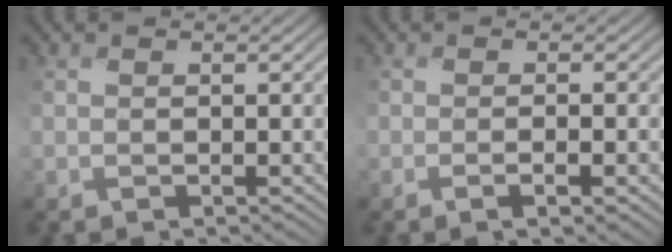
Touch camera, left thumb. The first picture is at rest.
{"total": 2.9, "force": [-1.1, 0.6, 2.6], "torque": [-0.045, 0.003, -0.022]}